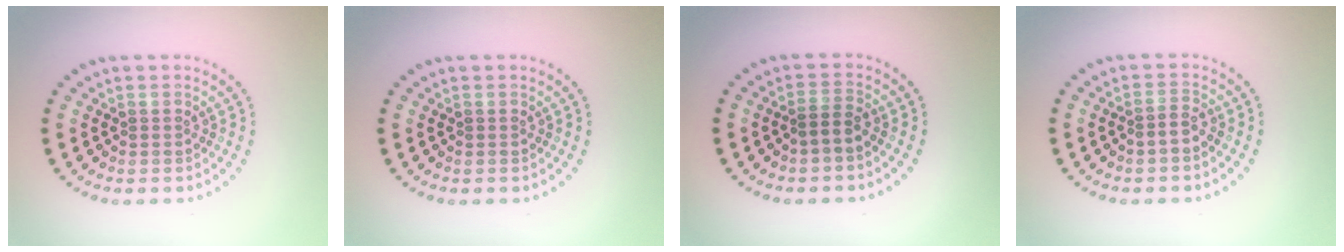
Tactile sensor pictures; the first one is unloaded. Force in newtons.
{"total": 0.0}
{"total": 1.6, "press": 1.2, "slide": 1.0}
{"total": 0.9, "press": 0.6, "slide": 0.6}